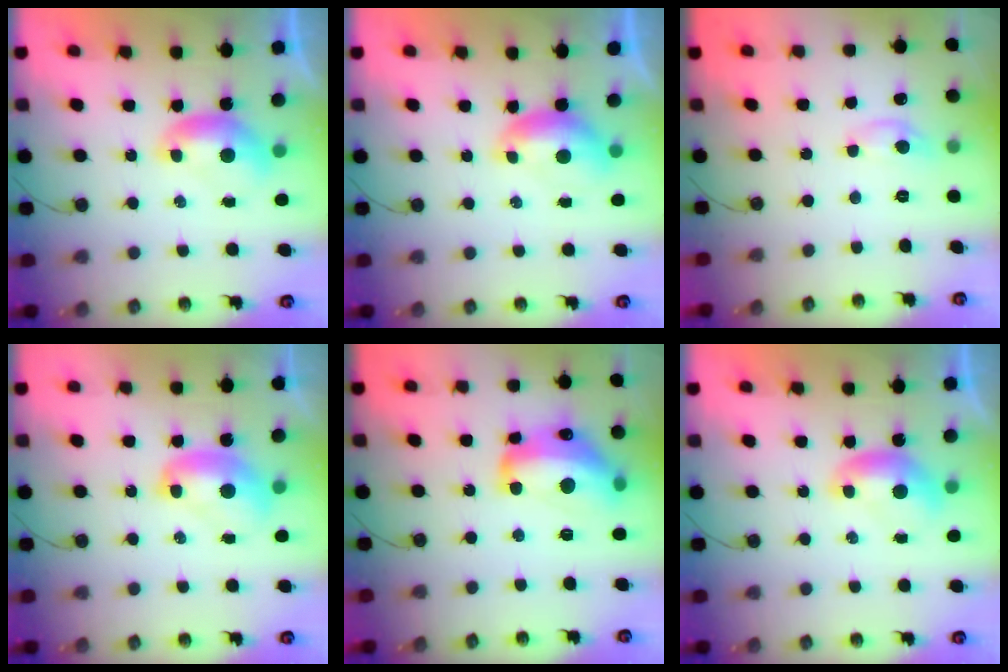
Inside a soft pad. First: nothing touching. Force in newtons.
{"total": 0.9, "press": 0.7, "slide": 0.6}
{"total": 0.0}
{"total": 2.4, "press": 2.4, "slide": 0.3}
{"total": 12.7, "press": 12.7, "slide": 1.0}
{"total": 0.0}